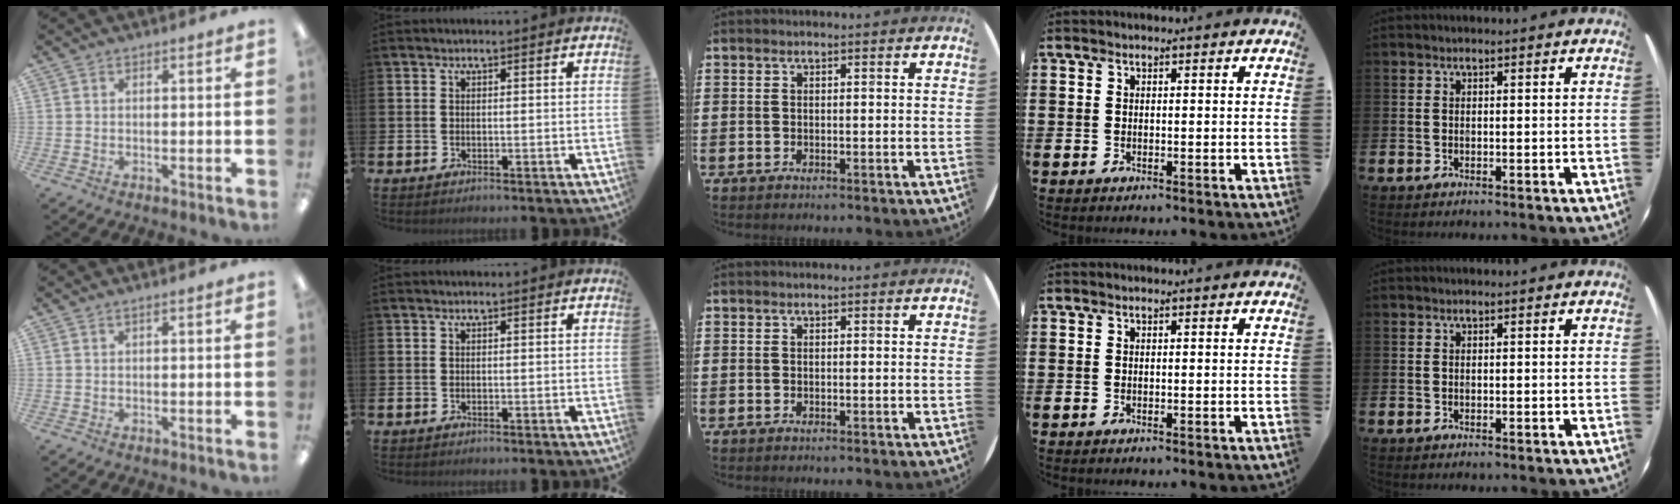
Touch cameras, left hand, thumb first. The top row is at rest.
{"thumb": {"total": 0.7, "force": [0.3, 0.0, 0.6], "torque": [-0.011, 0.000, 0.006]}}